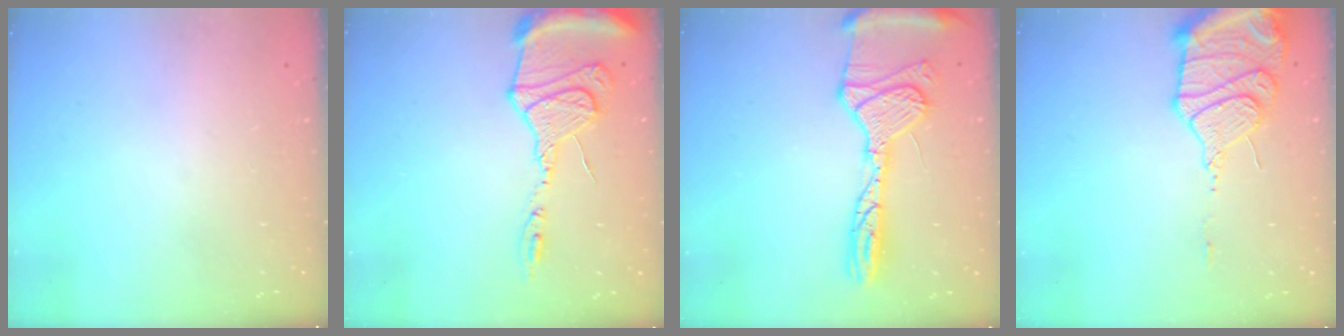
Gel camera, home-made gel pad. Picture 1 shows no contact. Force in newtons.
{"total": 15.3, "press": 15.2, "slide": 1.4}
{"total": 18.8, "press": 18.6, "slide": 2.7}
{"total": 16.7, "press": 16.3, "slide": 3.4}